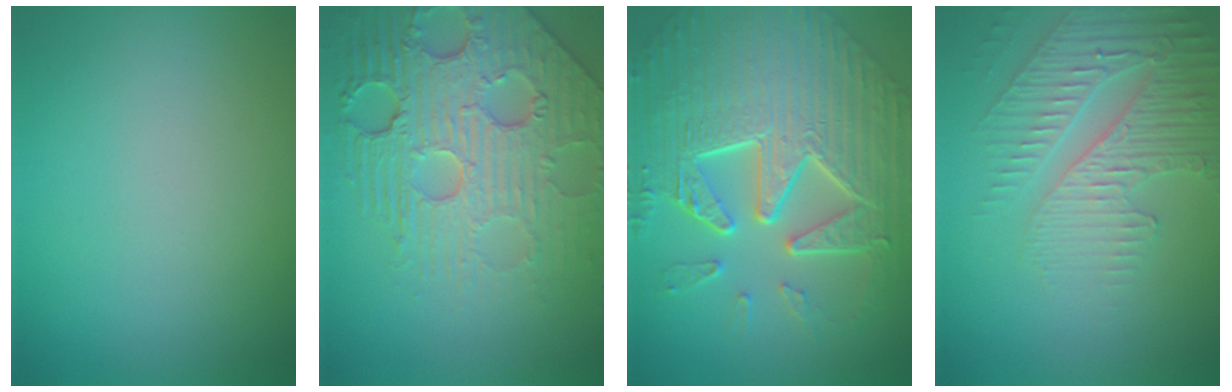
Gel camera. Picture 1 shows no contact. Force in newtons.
{"total": 8.7, "press": 6.0, "slide": 6.3}
{"total": 10.8, "press": 7.4, "slide": 7.8}
{"total": 4.1, "press": 3.9, "slide": 1.3}